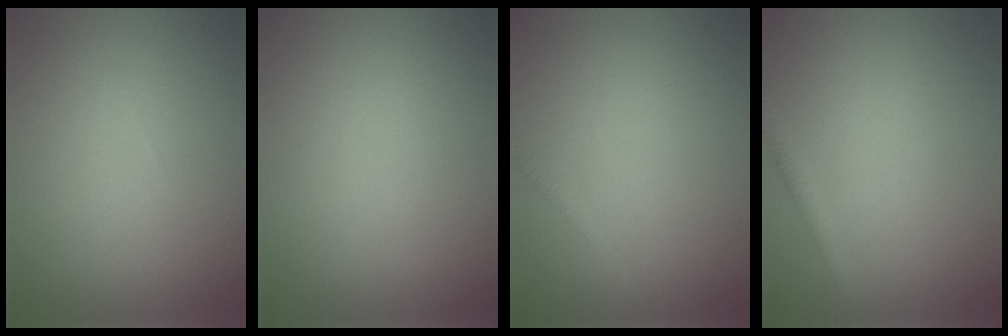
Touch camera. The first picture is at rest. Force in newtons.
{"total": 0.0}
{"total": 1.0, "press": 1.0, "slide": 0.0}
{"total": 1.4, "press": 1.4, "slide": 0.0}